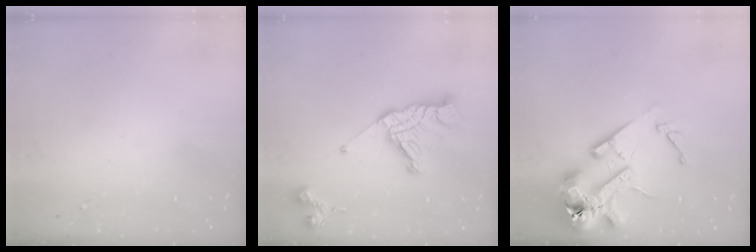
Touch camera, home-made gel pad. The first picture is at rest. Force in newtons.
{"total": 16.2, "press": 16.1, "slide": 1.6}
{"total": 17.7, "press": 17.6, "slide": 2.4}